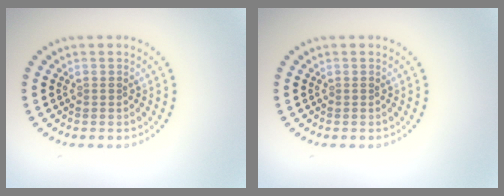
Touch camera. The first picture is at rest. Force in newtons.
{"total": 0.0}